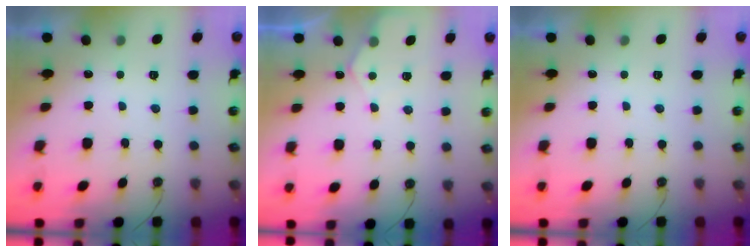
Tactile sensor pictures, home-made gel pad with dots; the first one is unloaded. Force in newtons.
{"total": 5.3, "press": 5.2, "slide": 0.7}
{"total": 0.0}